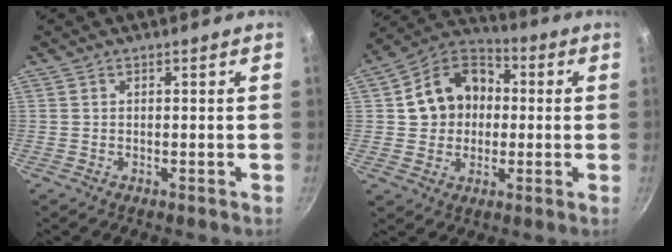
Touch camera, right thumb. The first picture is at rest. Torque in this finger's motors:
{"motor_torque": [-0.42, 0.89, 0.65, -0.64, 0.10]}